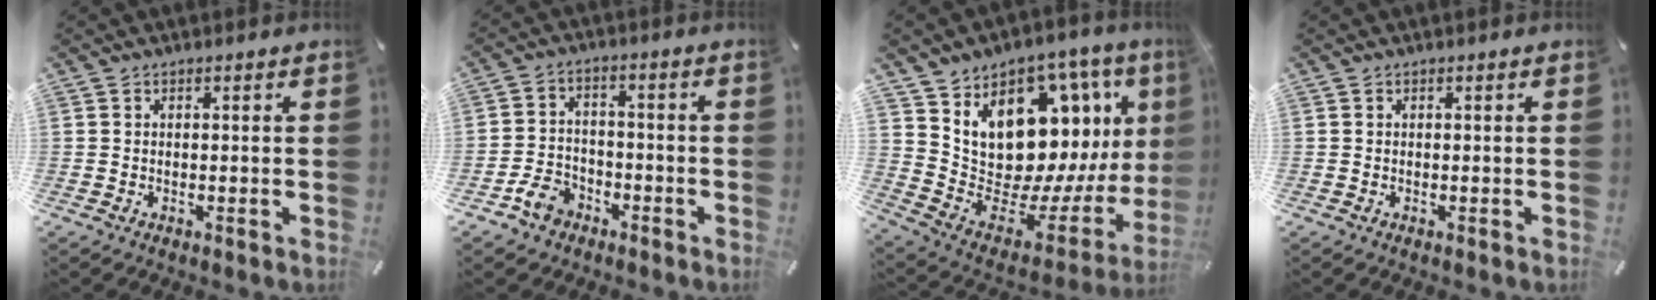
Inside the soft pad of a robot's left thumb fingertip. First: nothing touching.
{"total": 6.8, "force": [-4.2, 4.7, 2.6], "torque": [-0.054, 0.023, -0.079]}
{"total": 19.2, "force": [8.2, 13.0, 11.4], "torque": [-0.167, -0.093, 0.179]}
{"total": 0.0}